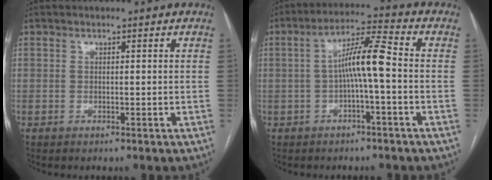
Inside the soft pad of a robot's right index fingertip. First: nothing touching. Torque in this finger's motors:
{"motor_torque": [0.53, -0.03, 0.45, 0.09]}